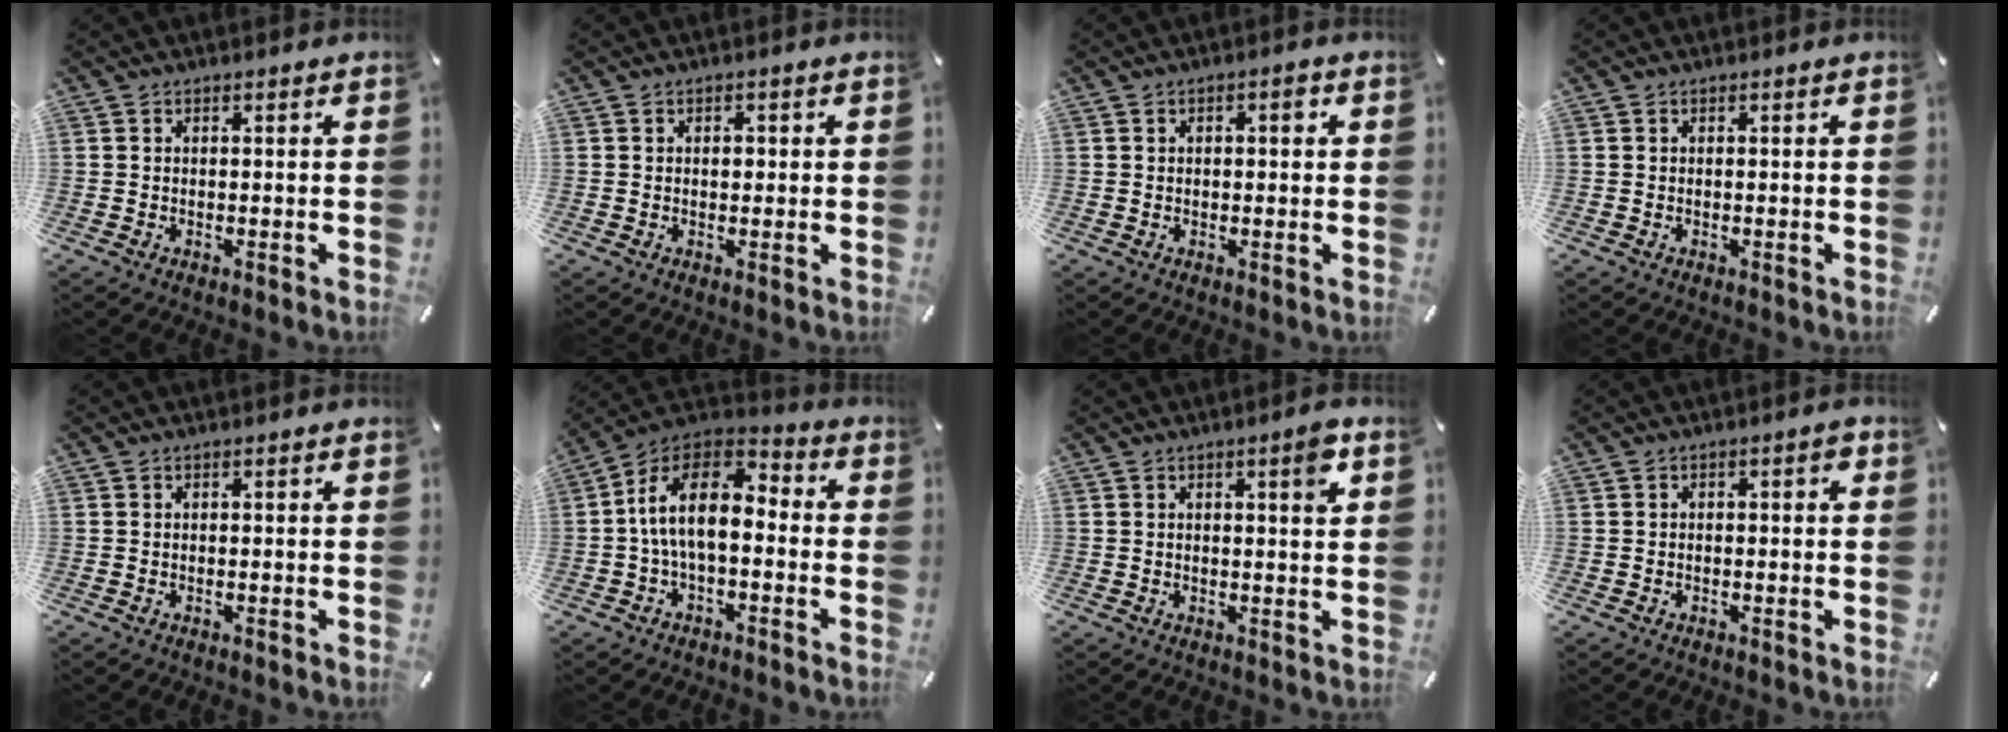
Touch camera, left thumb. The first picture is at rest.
{"total": 1.4, "force": [0.1, 1.2, 0.8], "torque": [-0.008, 0.004, -0.002]}
{"total": 2.1, "force": [0.4, 1.1, 1.7], "torque": [-0.026, 0.005, 0.003]}
{"total": 0.0}
{"total": 0.0}
{"total": 13.2, "force": [-0.9, 7.5, 10.8], "torque": [-0.224, 0.010, -0.018]}
{"total": 4.3, "force": [1.8, 0.8, 3.9], "torque": [-0.053, -0.006, 0.023]}
{"total": 2.0, "force": [-0.2, 0.8, 1.8], "torque": [-0.033, 0.008, -0.006]}